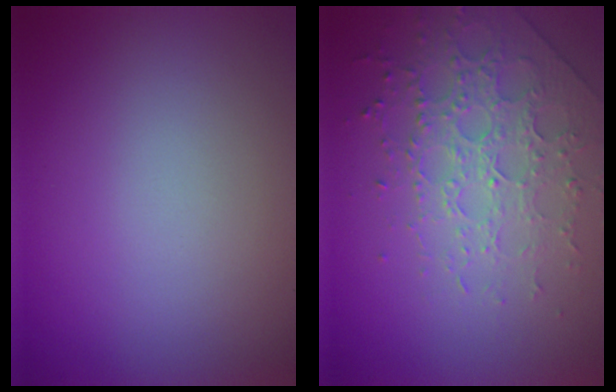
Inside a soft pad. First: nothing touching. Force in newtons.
{"total": 3.7, "press": 3.5, "slide": 1.1}